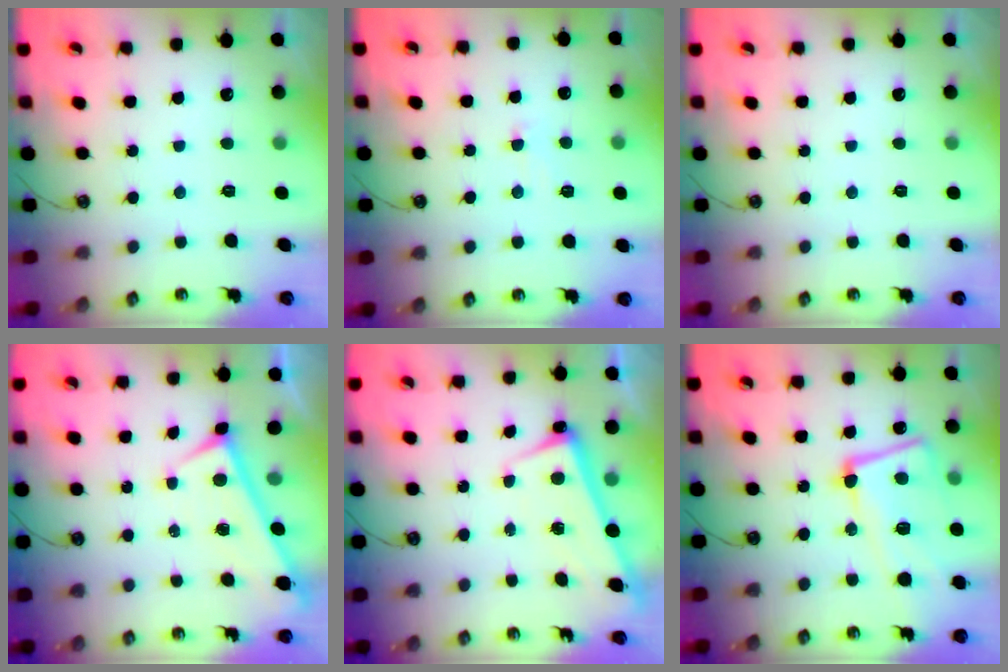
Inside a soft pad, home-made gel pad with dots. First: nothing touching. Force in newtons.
{"total": 1.0, "press": 0.7, "slide": 0.6}
{"total": 0.0}
{"total": 0.0}
{"total": 2.5, "press": 2.4, "slide": 0.5}
{"total": 12.3, "press": 12.0, "slide": 2.6}